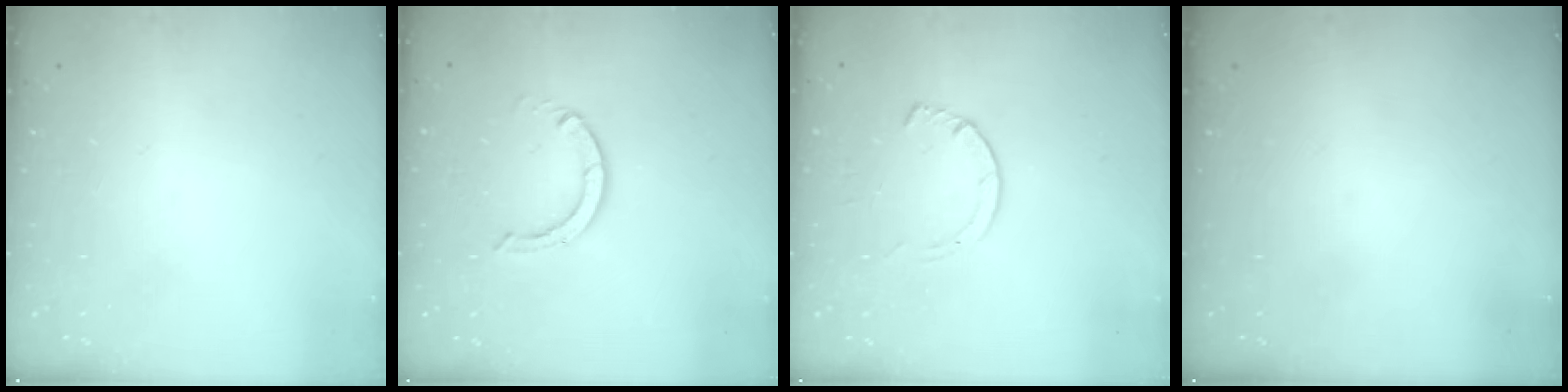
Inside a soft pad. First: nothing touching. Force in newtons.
{"total": 3.9, "press": 3.8, "slide": 0.3}
{"total": 3.6, "press": 3.6, "slide": 0.5}
{"total": 0.0}